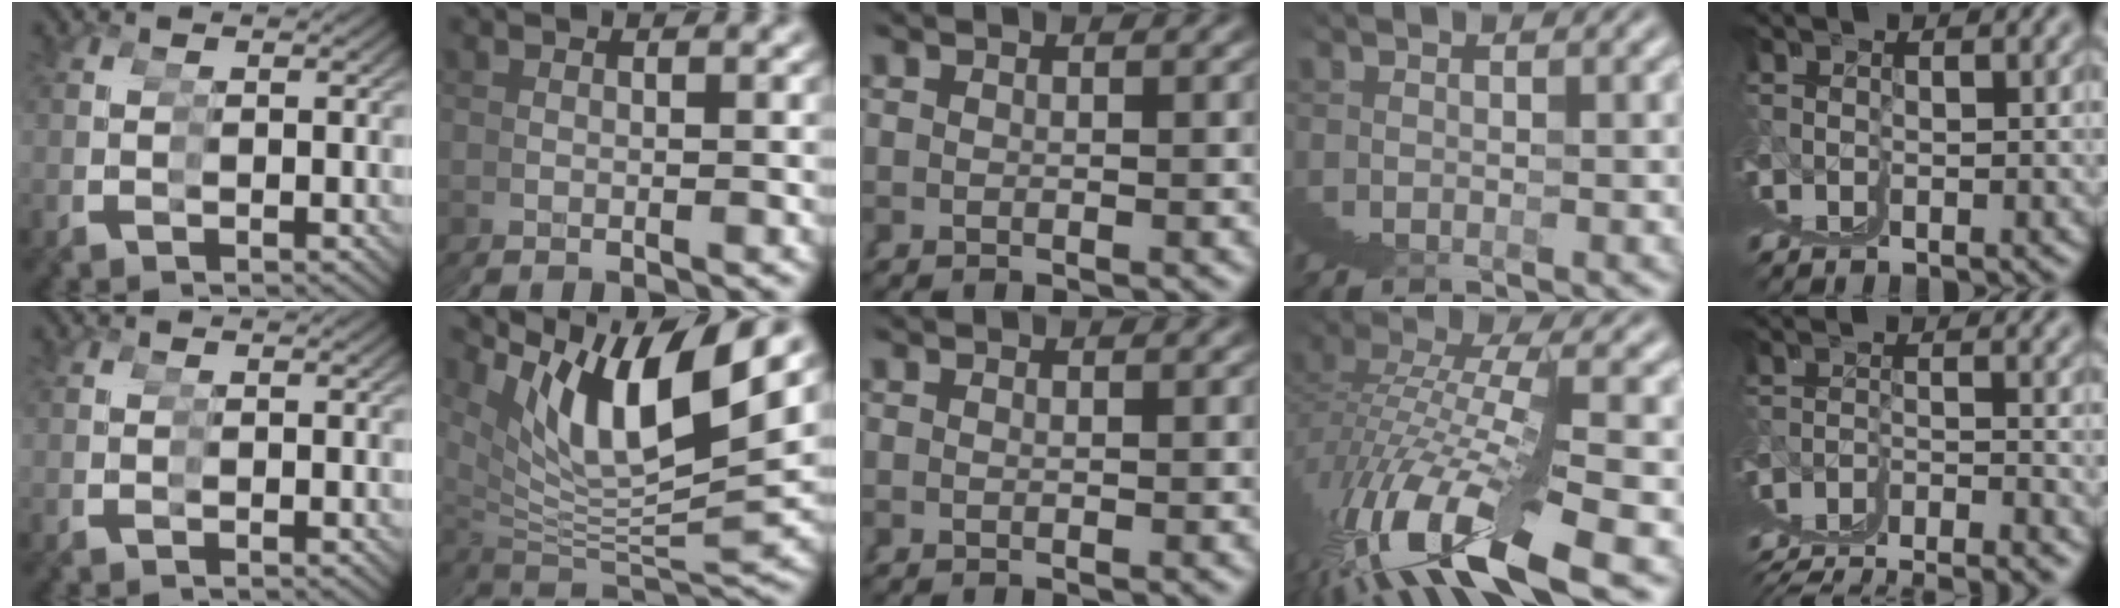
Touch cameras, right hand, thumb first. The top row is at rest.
{"index": {"total": 11.9, "force": [4.5, 6.5, 8.9], "torque": [-0.163, -0.002, 0.075]}, "ring": {"total": 6.6, "force": [1.4, 1.2, 6.3], "torque": [-0.098, 0.013, 0.020]}, "little": {"total": 2.5, "force": [0.5, -0.3, 2.5], "torque": [-0.042, -0.001, 0.016]}}